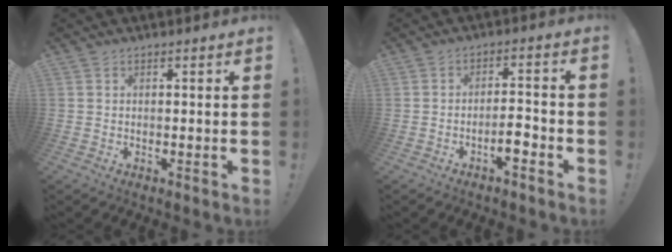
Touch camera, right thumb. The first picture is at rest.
{"total": 5.0, "force": [-2.7, 1.8, 3.8], "torque": [-0.049, 0.012, -0.046]}